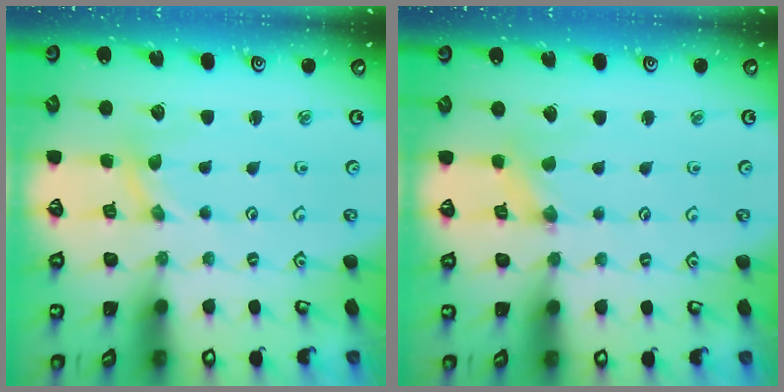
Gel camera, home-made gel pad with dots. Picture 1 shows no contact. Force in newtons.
{"total": 0.0}